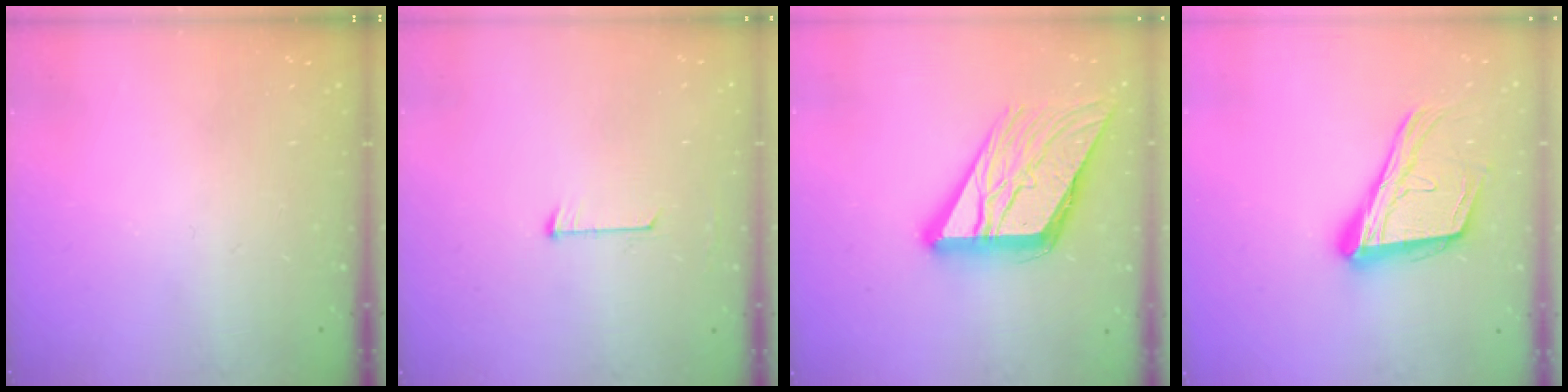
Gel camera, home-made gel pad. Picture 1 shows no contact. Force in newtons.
{"total": 5.9, "press": 5.9, "slide": 0.4}
{"total": 17.4, "press": 17.3, "slide": 1.3}
{"total": 17.9, "press": 17.3, "slide": 4.5}